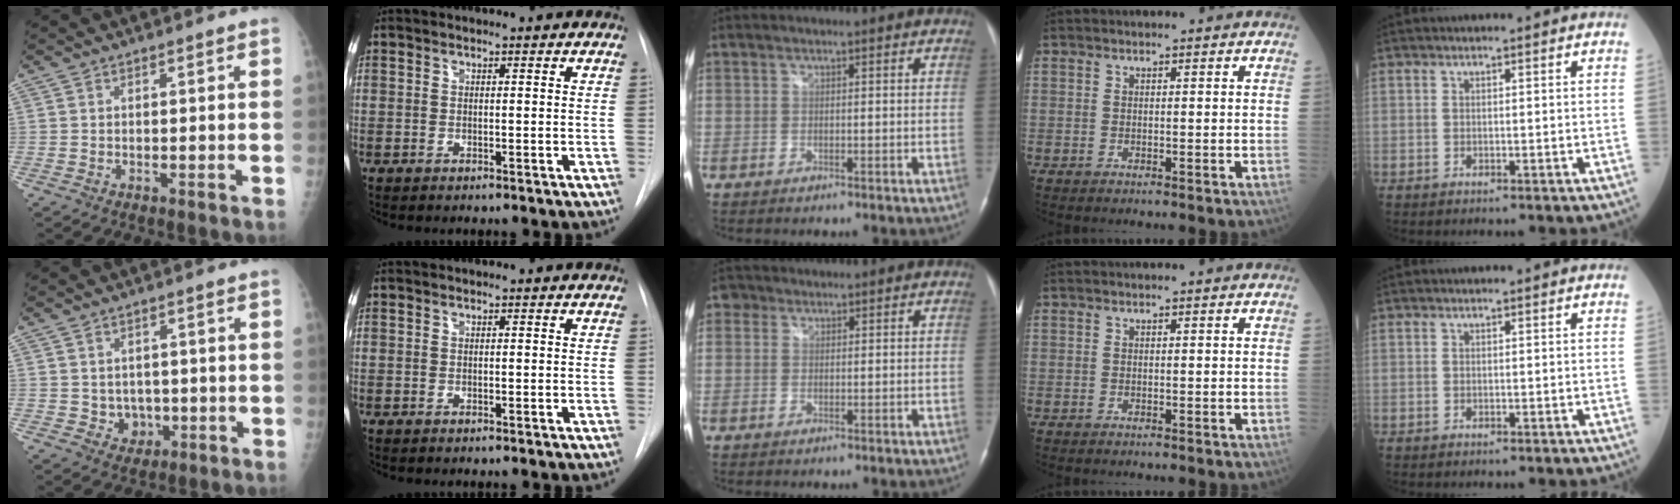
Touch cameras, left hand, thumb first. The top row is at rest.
{"thumb": {"total": 4.0, "force": [-0.3, 3.6, 1.5], "torque": [-0.002, 0.002, 0.004]}, "middle": {"total": 1.8, "force": [0.9, 1.6, 0.3], "torque": [0.001, 0.006, 0.010]}}